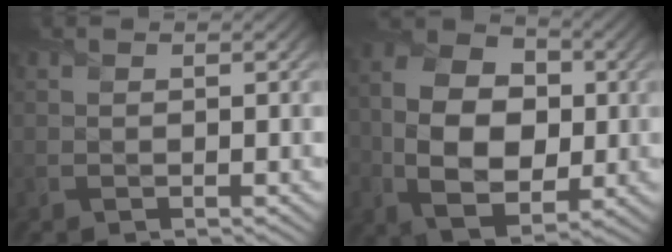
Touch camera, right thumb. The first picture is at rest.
{"total": 11.8, "force": [-1.2, 8.4, 8.3], "torque": [-0.181, -0.005, -0.023]}